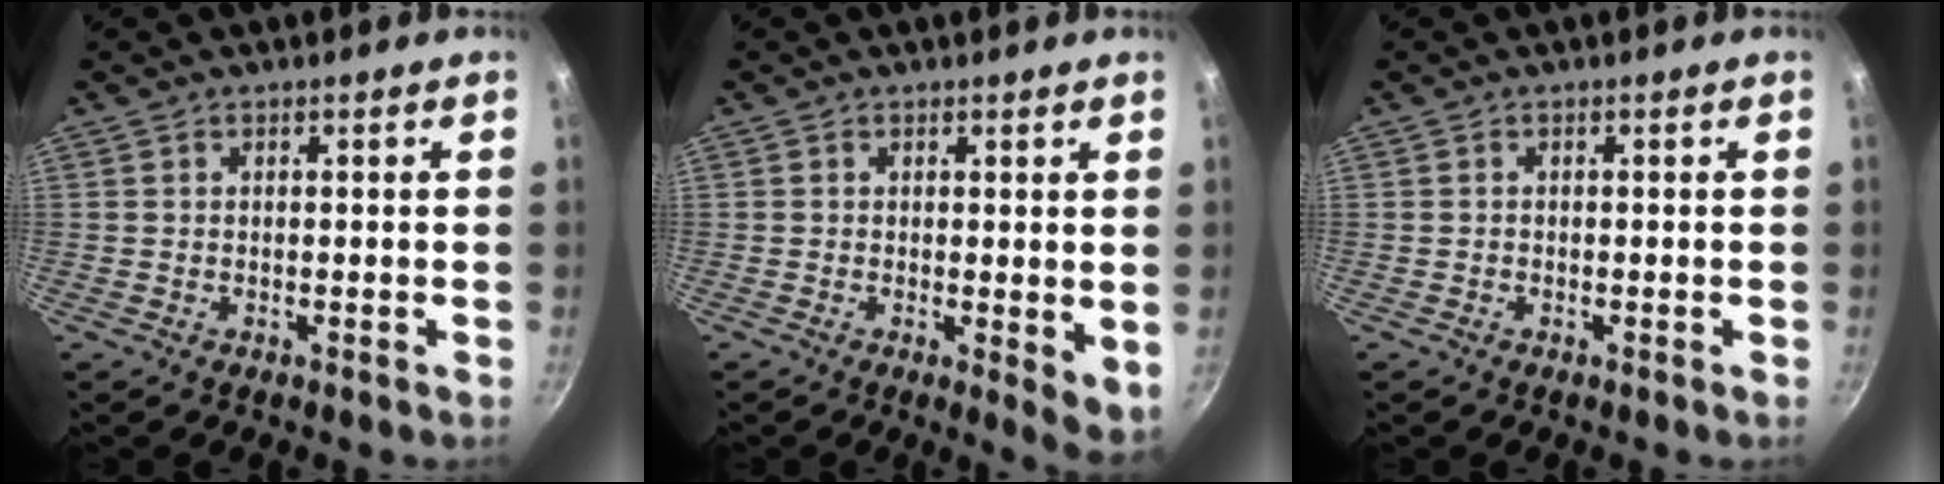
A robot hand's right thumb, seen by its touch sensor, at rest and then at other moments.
{"total": 5.1, "force": [0.3, 1.9, 4.7], "torque": [-0.057, -0.012, 0.004]}
{"total": 0.0}